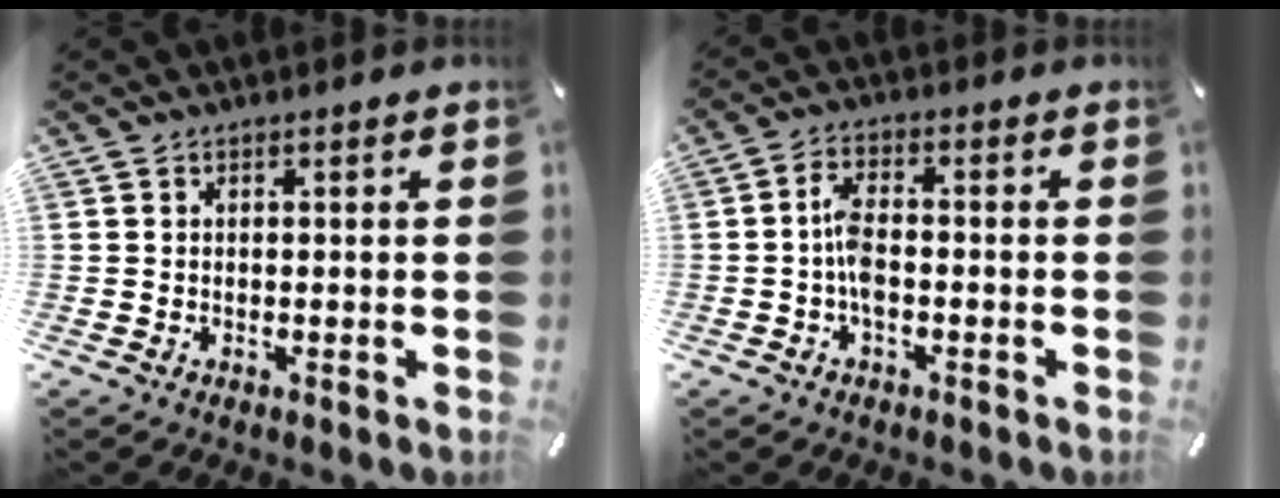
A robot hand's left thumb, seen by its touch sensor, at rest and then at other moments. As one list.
[{"total": 5.1, "force": [-1.2, 2.4, 4.4], "torque": [-0.089, 0.008, -0.023]}]